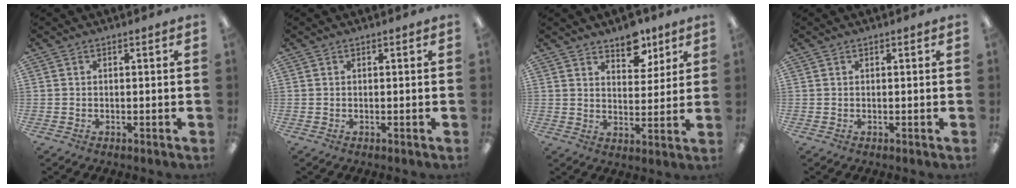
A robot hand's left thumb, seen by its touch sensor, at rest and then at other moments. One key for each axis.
{"total": 0.0}
{"total": 8.0, "fx": 6.1, "fy": 4.1, "fz": 3.0, "tx": -0.023, "ty": -0.035, "tz": 0.104}
{"total": 0.0}